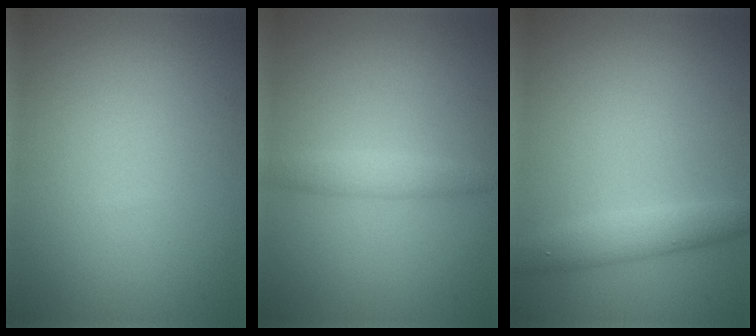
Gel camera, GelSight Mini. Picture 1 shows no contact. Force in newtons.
{"total": 1.8, "press": 1.8, "slide": 0.1}
{"total": 2.6, "press": 2.6, "slide": 0.1}